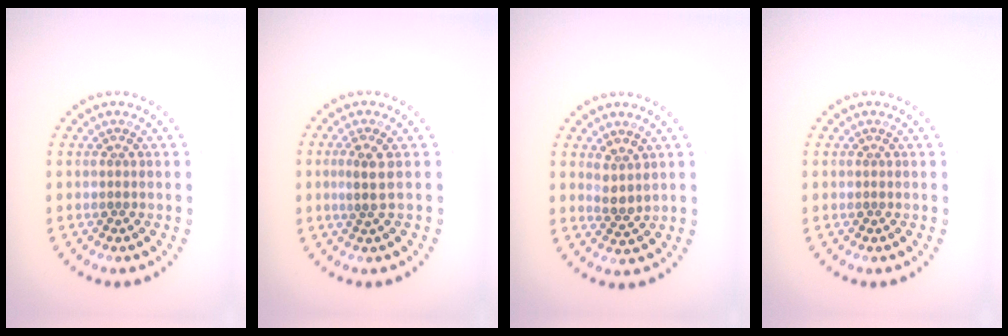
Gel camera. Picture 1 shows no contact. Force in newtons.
{"total": 1.9, "press": 1.6, "slide": 1.0}
{"total": 2.0, "press": 1.6, "slide": 1.2}
{"total": 0.0}